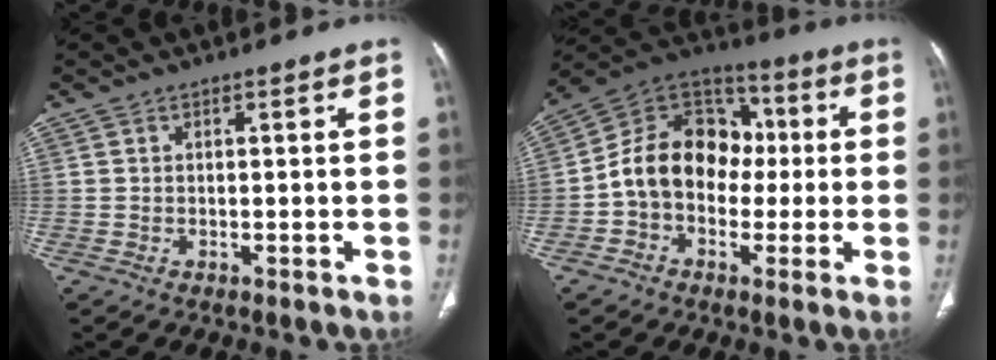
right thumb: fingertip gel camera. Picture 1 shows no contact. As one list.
[{"total": 14.7, "force": [-0.4, 12.0, 8.6], "torque": [-0.111, 0.043, -0.022]}]